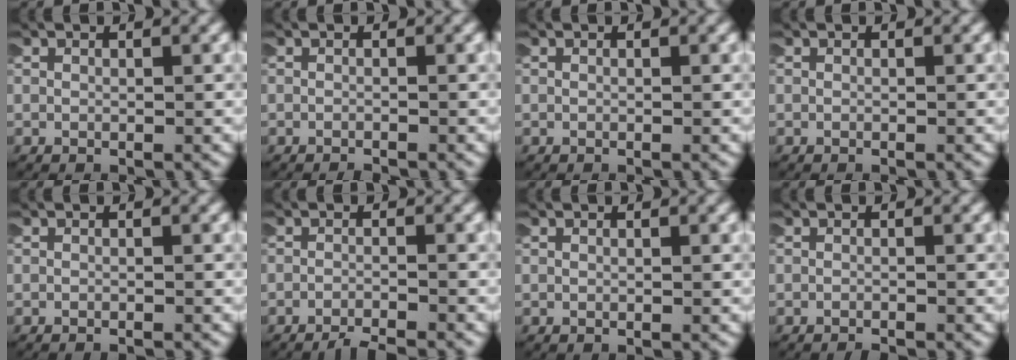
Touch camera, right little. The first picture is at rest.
{"total": 0.8, "force": [-0.8, -0.1, -0.1], "torque": [-0.003, -0.004, -0.011]}
{"total": 0.0}
{"total": 0.0}
{"total": 1.0, "force": [-1.0, 0.0, -0.1], "torque": [-0.002, -0.002, -0.014]}
{"total": 3.6, "force": [-3.5, 0.4, 0.5], "torque": [-0.008, -0.013, -0.052]}
{"total": 0.0}
{"total": 1.1, "force": [-1.1, 0.0, 0.0], "torque": [-0.005, -0.006, -0.015]}